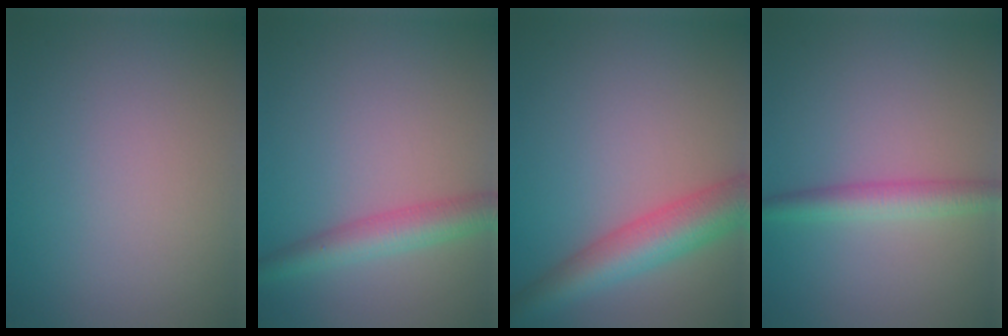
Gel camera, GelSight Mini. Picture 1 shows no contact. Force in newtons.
{"total": 3.8, "press": 3.8, "slide": 0.1}
{"total": 6.2, "press": 6.2, "slide": 0.2}
{"total": 2.9, "press": 2.9, "slide": 0.1}